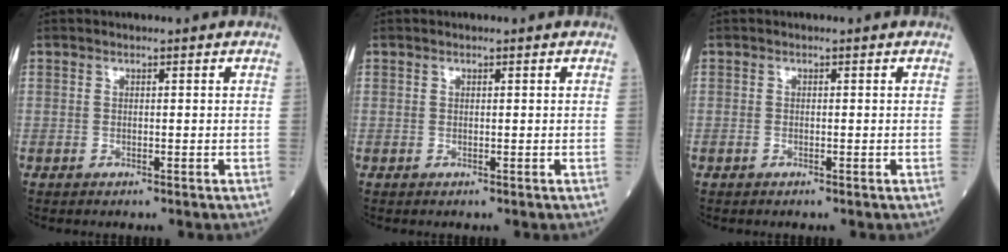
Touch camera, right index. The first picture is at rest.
{"total": 0.0}
{"total": 0.0}